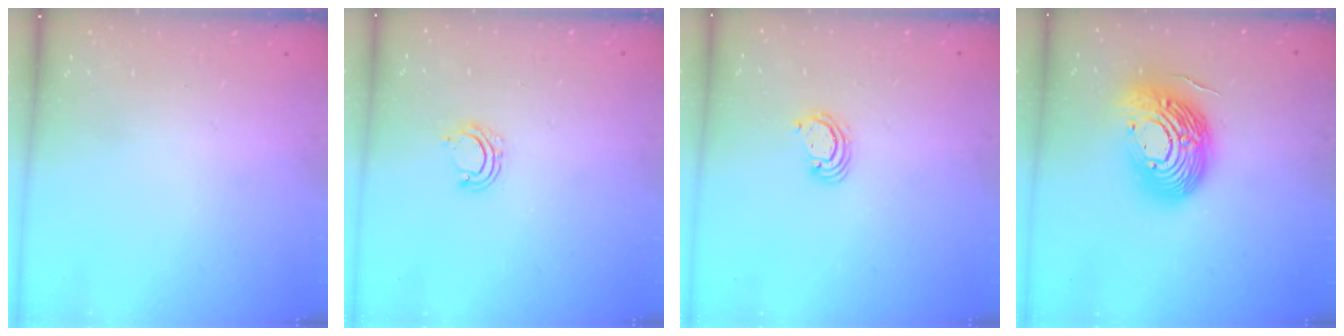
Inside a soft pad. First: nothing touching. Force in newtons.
{"total": 6.0, "press": 5.8, "slide": 1.6}
{"total": 3.5, "press": 3.5, "slide": 0.3}
{"total": 20.0, "press": 20.0, "slide": 1.6}